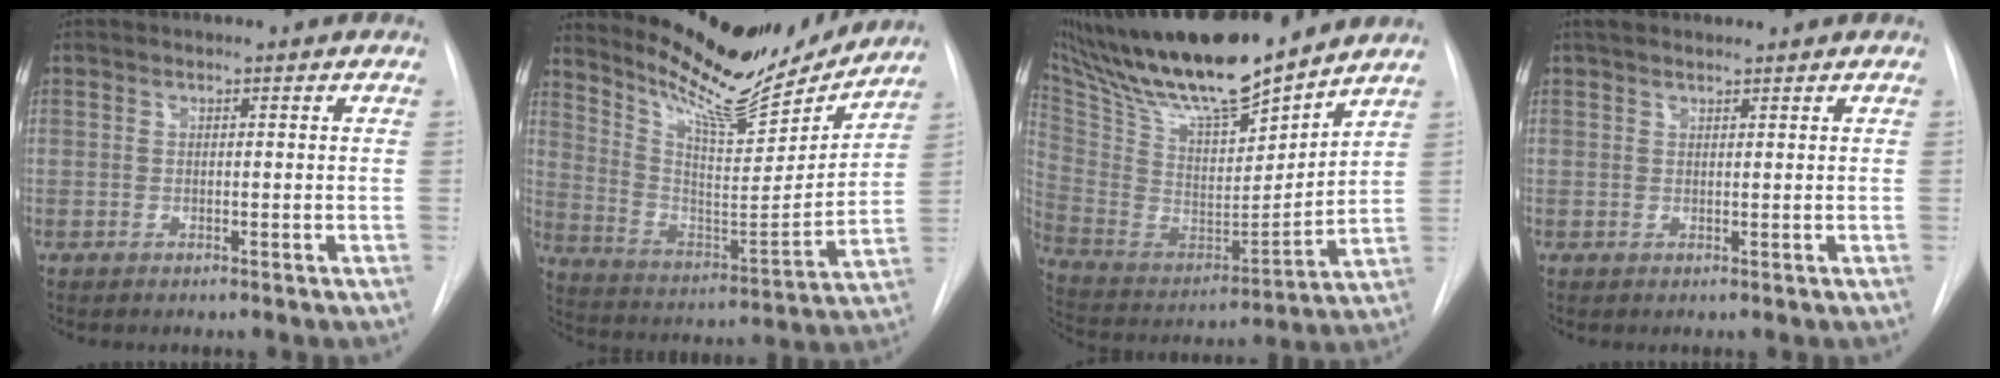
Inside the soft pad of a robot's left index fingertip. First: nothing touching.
{"total": 17.8, "force": [16.4, 2.9, 6.2], "torque": [-0.114, -0.044, 0.257]}
{"total": 23.6, "force": [20.1, 3.1, 11.8], "torque": [-0.230, -0.015, 0.350]}
{"total": 2.5, "force": [2.1, 0.9, 1.2], "torque": [-0.015, 0.019, 0.033]}